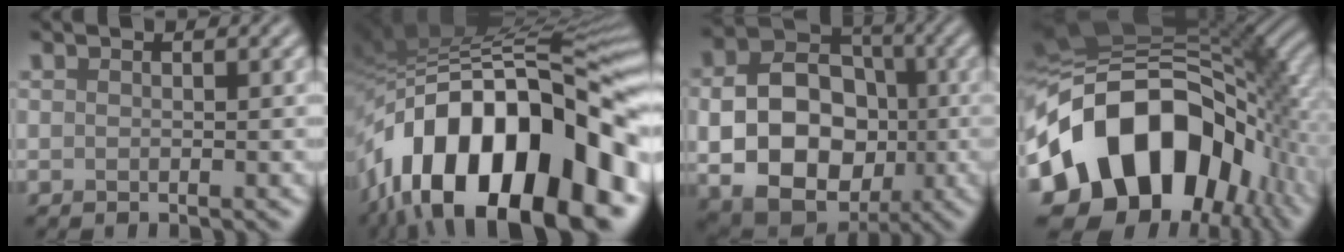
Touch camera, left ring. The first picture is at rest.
{"total": 18.5, "force": [-7.6, 9.0, 14.3], "torque": [-0.221, 0.032, -0.143]}
{"total": 12.0, "force": [-1.8, 9.0, 7.7], "torque": [-0.126, -0.018, -0.029]}
{"total": 17.8, "force": [-4.4, 12.1, 12.3], "torque": [-0.214, 0.004, -0.086]}